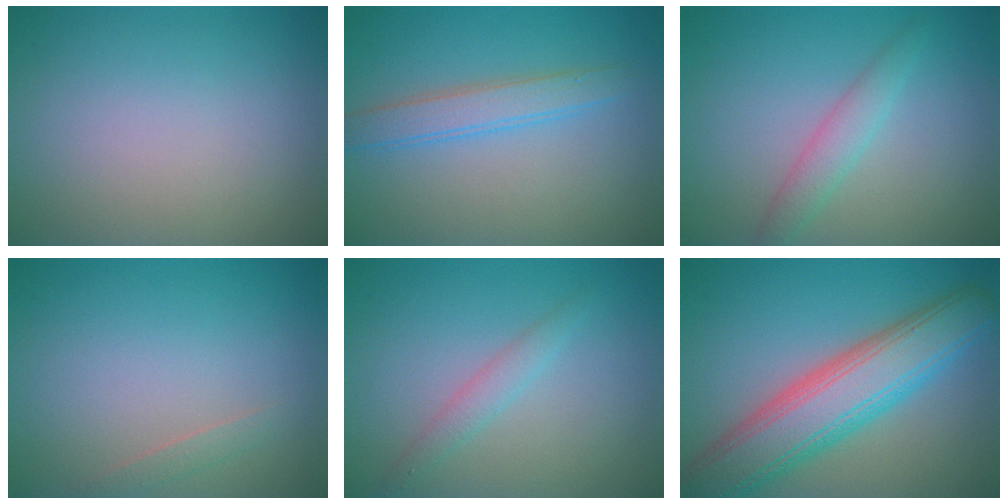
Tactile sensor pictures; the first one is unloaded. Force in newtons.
{"total": 2.7, "press": 2.7, "slide": 0.1}
{"total": 2.3, "press": 2.3, "slide": 0.0}
{"total": 0.9, "press": 0.9, "slide": 0.0}
{"total": 1.6, "press": 1.6, "slide": 0.1}
{"total": 8.8, "press": 8.8, "slide": 0.5}